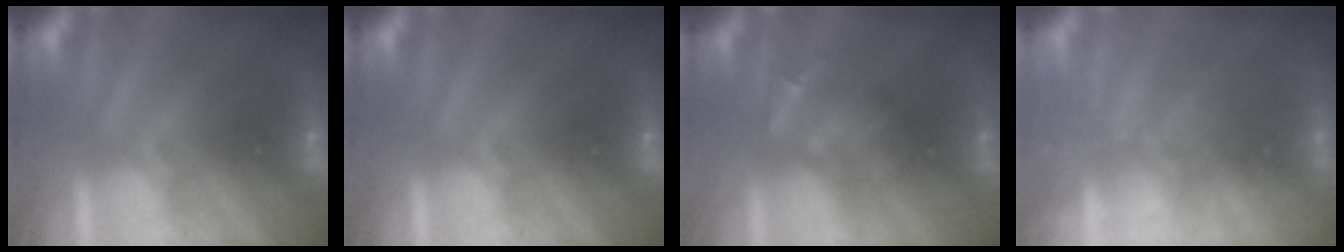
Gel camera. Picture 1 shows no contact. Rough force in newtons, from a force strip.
{"total": 0.0}
{"total": 2.4}
{"total": 1.4}